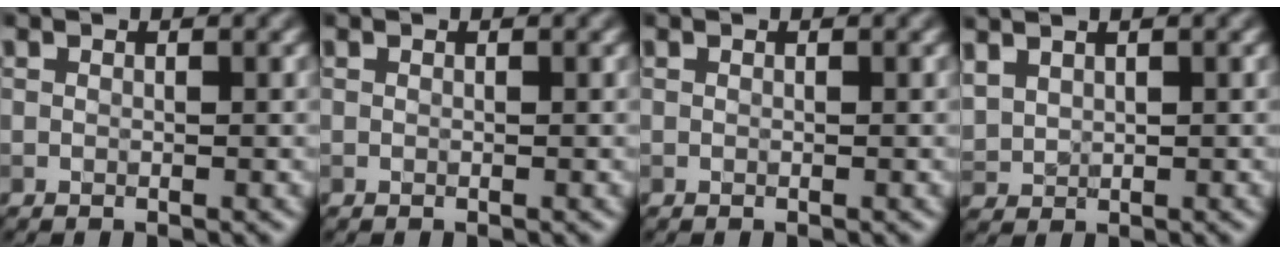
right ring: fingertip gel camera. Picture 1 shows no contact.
{"total": 0.0}
{"total": 0.0}
{"total": 1.9, "force": [1.5, 0.9, 0.7], "torque": [-0.020, 0.006, 0.039]}